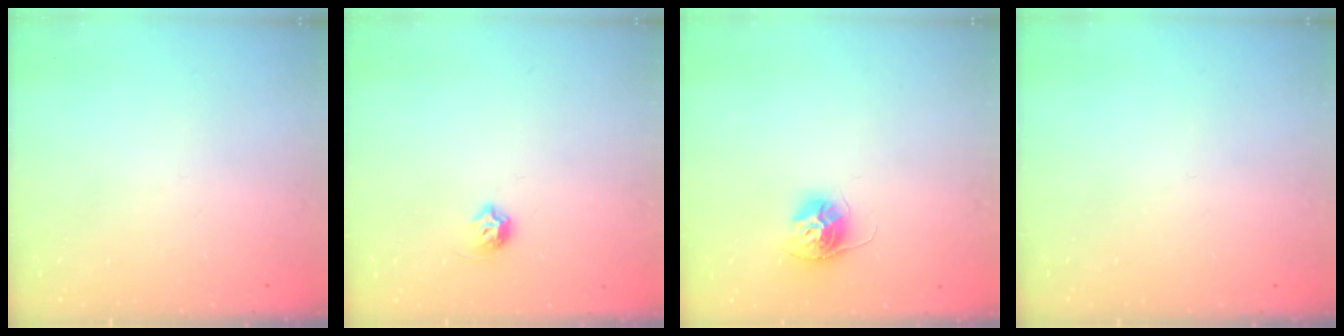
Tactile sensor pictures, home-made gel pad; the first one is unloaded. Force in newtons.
{"total": 6.1, "press": 6.0, "slide": 1.1}
{"total": 11.3, "press": 11.2, "slide": 0.8}
{"total": 0.0}